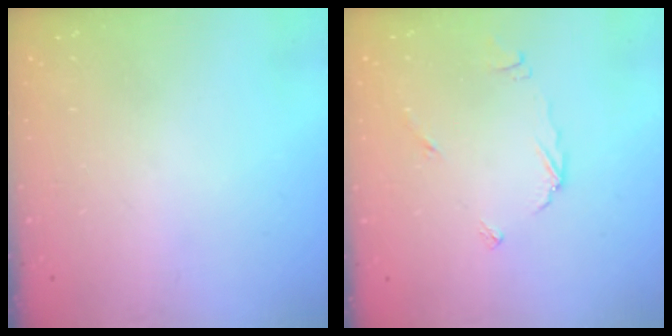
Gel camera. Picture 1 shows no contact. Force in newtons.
{"total": 3.8, "press": 3.8, "slide": 0.5}